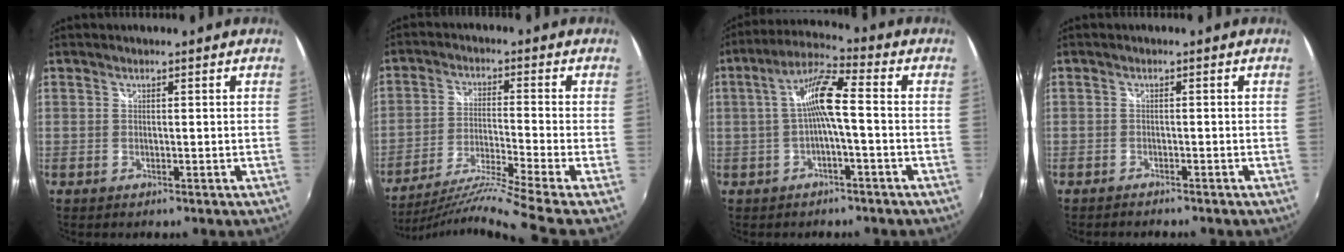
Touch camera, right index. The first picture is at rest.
{"total": 14.9, "force": [-12.8, -4.4, 6.4], "torque": [-0.134, -0.037, -0.216]}
{"total": 7.7, "force": [-0.9, 0.7, 7.7], "torque": [-0.160, 0.019, -0.015]}
{"total": 2.1, "force": [-2.1, 0.2, 0.5], "torque": [-0.023, -0.009, -0.036]}